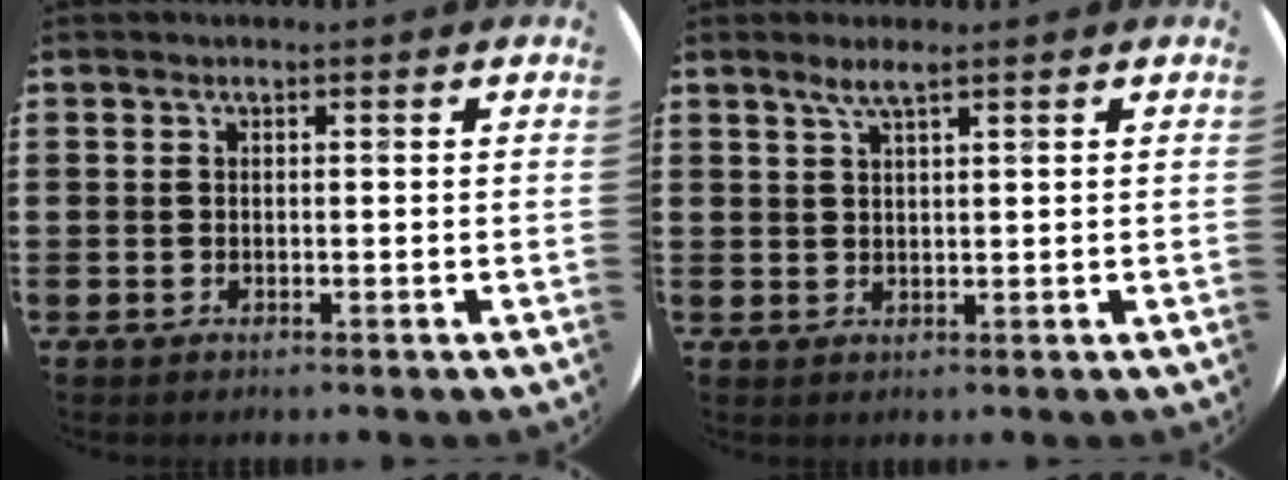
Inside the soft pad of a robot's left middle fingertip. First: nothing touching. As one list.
[{"total": 2.5, "force": [1.8, 0.2, 1.8], "torque": [-0.037, 0.004, 0.032]}]